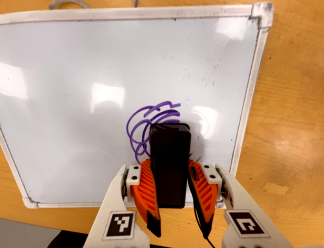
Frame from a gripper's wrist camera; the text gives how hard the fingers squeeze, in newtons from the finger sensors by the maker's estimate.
{"total": 12.3, "left": 12.1, "right": 12.6}